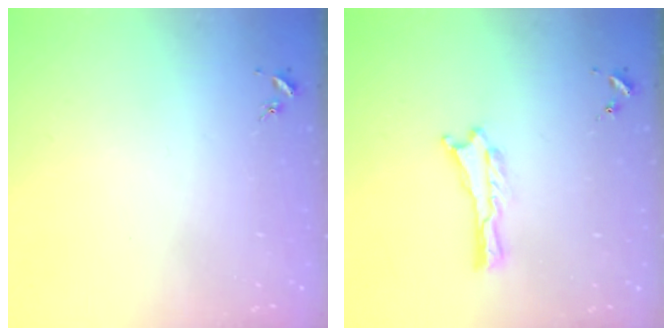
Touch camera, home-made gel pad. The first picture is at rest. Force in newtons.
{"total": 0.0}